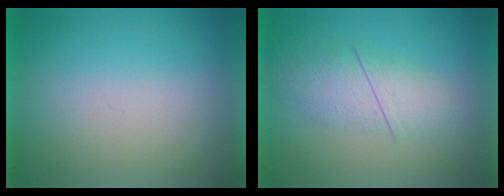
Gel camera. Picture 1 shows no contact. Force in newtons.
{"total": 2.8}